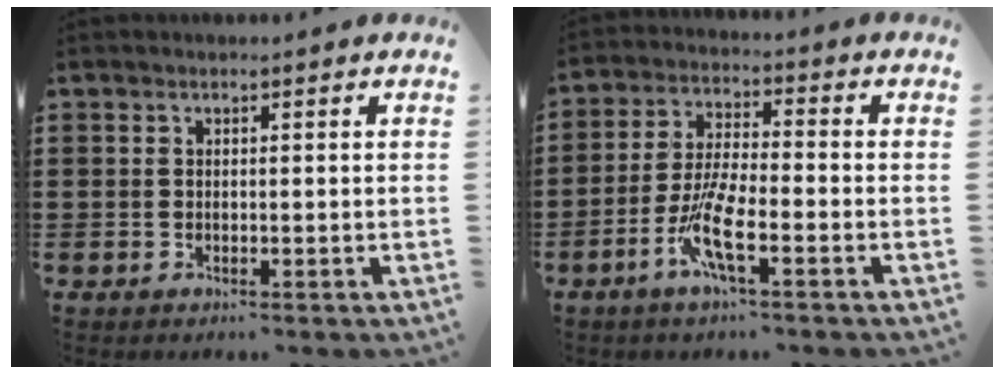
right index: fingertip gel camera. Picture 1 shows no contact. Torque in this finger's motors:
{"motor_torque": [1.09, 1.05, 0.31, 0.12]}